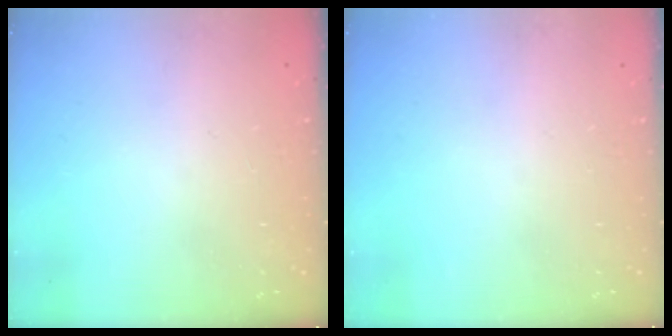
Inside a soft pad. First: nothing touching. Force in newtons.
{"total": 0.0}